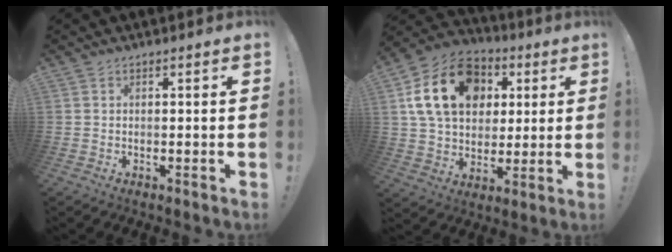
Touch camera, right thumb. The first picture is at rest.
{"total": 21.4, "force": [6.8, 15.5, 13.1], "torque": [-0.215, -0.014, 0.130]}